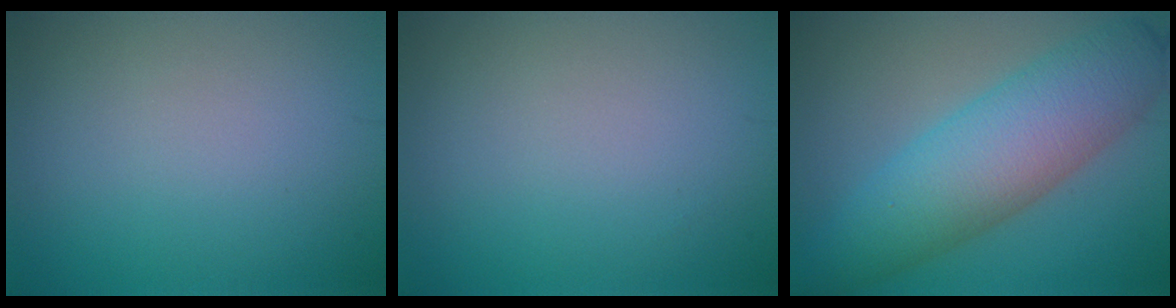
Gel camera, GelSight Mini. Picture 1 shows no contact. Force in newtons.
{"total": 0.0}
{"total": 8.1, "press": 8.1, "slide": 0.0}